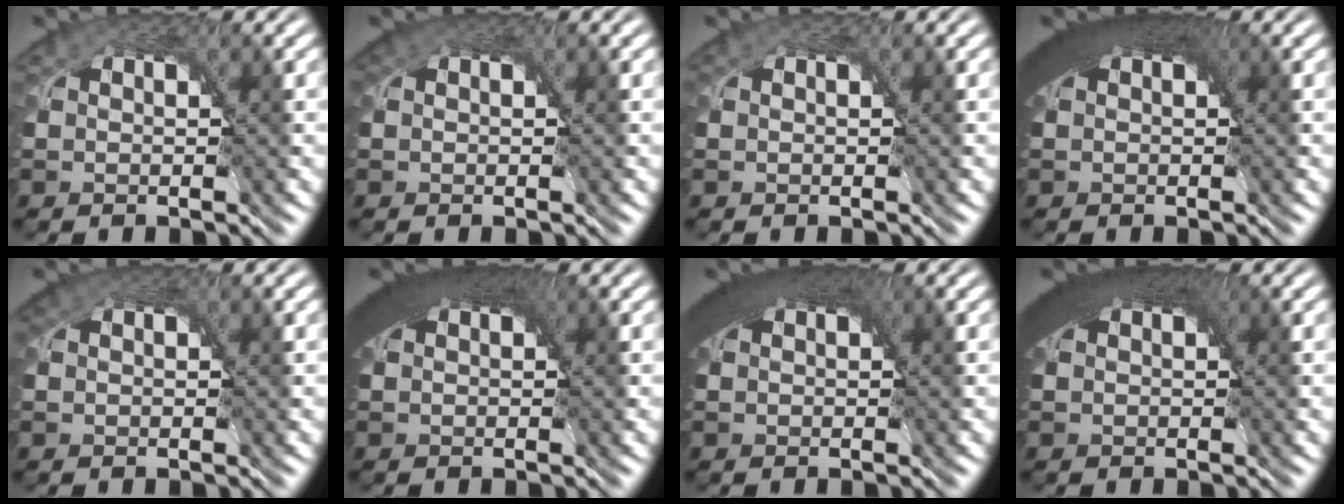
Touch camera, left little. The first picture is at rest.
{"total": 1.5, "force": [0.8, 0.9, 0.8], "torque": [-0.015, 0.003, 0.009]}
{"total": 0.0}
{"total": 8.2, "force": [3.0, 4.0, 6.5], "torque": [-0.100, 0.019, 0.031]}
{"total": 1.4, "force": [0.8, 0.9, 0.8], "torque": [-0.014, 0.003, 0.009]}
{"total": 7.9, "force": [2.9, 3.9, 6.2], "torque": [-0.097, 0.018, 0.031]}
{"total": 7.3, "force": [2.9, 3.6, 5.6], "torque": [-0.090, 0.016, 0.031]}
{"total": 8.3, "force": [3.0, 4.1, 6.5], "torque": [-0.101, 0.019, 0.031]}